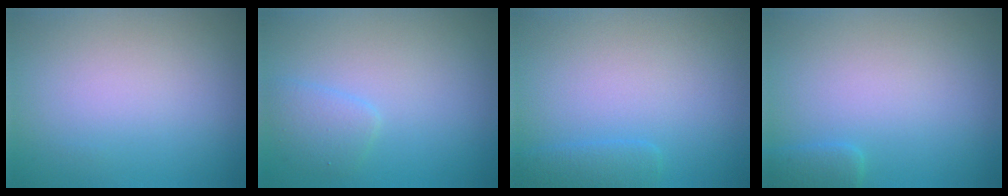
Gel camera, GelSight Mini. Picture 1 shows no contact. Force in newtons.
{"total": 1.7, "press": 1.7, "slide": 0.0}
{"total": 1.4, "press": 1.4, "slide": 0.2}
{"total": 1.2, "press": 1.2, "slide": 0.1}